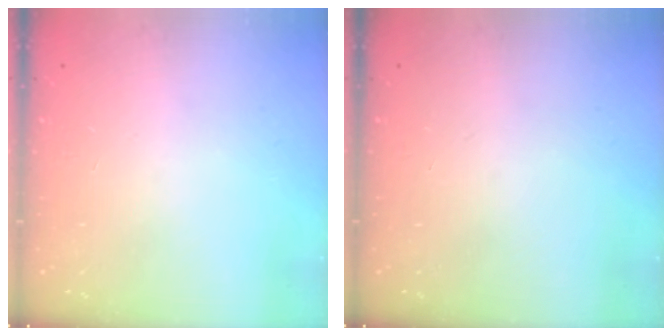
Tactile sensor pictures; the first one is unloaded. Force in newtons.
{"total": 0.0}